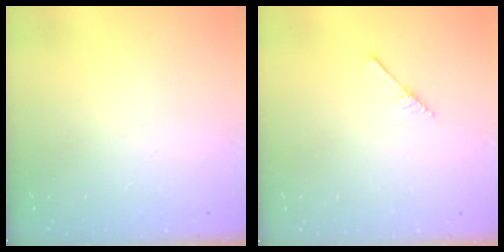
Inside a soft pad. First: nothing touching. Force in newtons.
{"total": 2.9, "press": 2.9, "slide": 0.3}